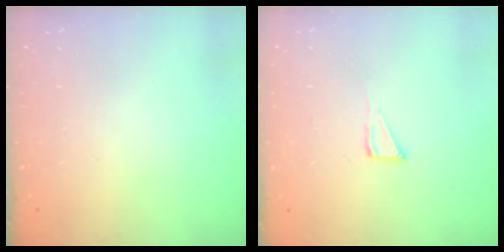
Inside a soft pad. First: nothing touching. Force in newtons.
{"total": 3.6, "press": 3.6, "slide": 0.3}